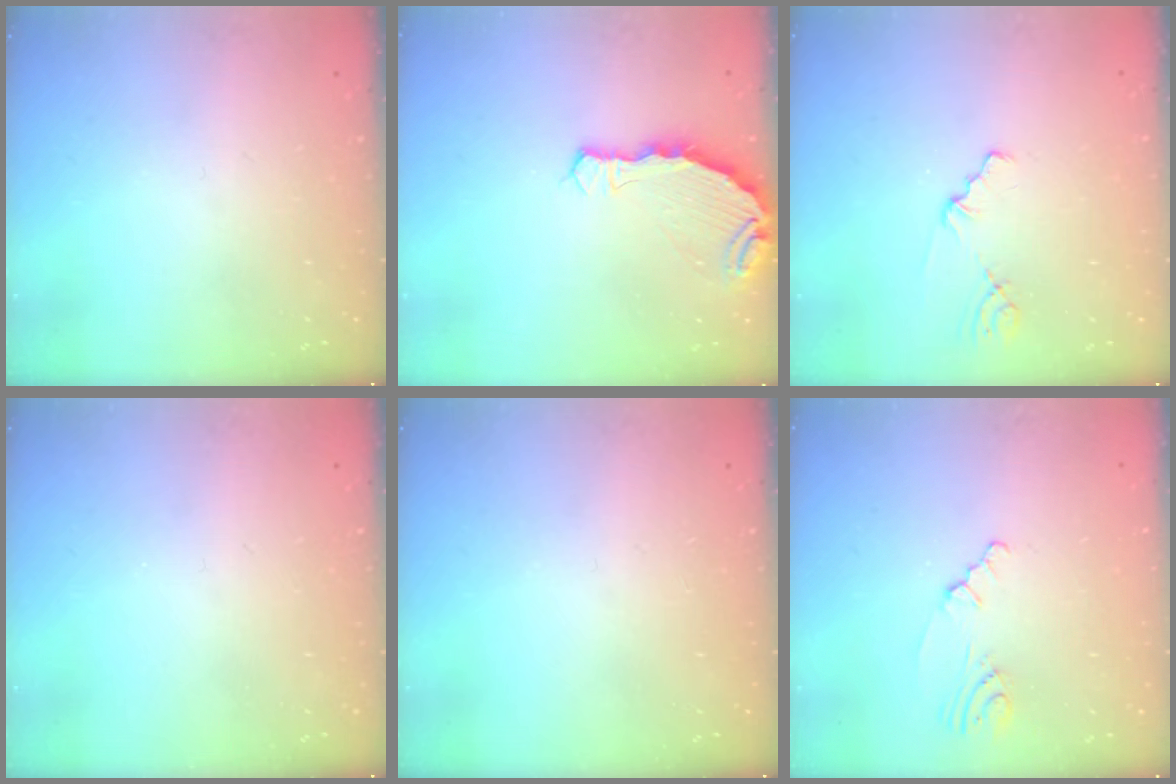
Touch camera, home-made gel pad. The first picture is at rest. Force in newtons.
{"total": 8.1, "press": 6.7, "slide": 4.5}
{"total": 1.2, "press": 1.2, "slide": 0.2}
{"total": 0.0}
{"total": 0.0}
{"total": 2.0, "press": 2.0, "slide": 0.4}